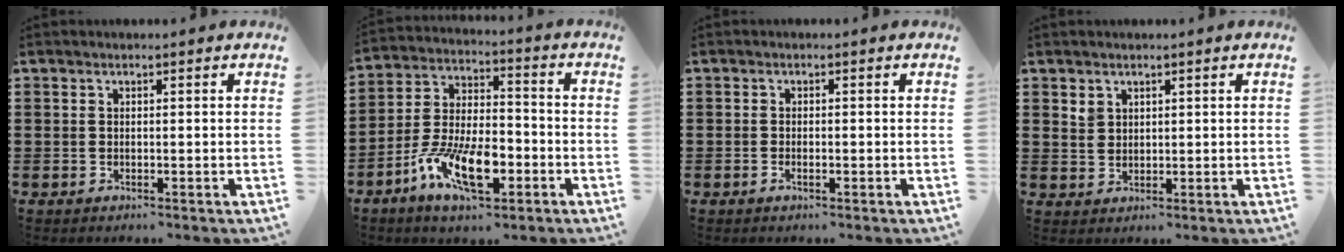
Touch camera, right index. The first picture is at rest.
{"total": 11.2, "force": [-5.7, 4.6, 8.5], "torque": [-0.179, 0.006, -0.105]}
{"total": 0.9, "force": [-0.5, 0.2, 0.8], "torque": [-0.016, -0.005, -0.008]}
{"total": 2.0, "force": [1.4, 1.4, 0.4], "torque": [-0.010, 0.004, 0.027]}